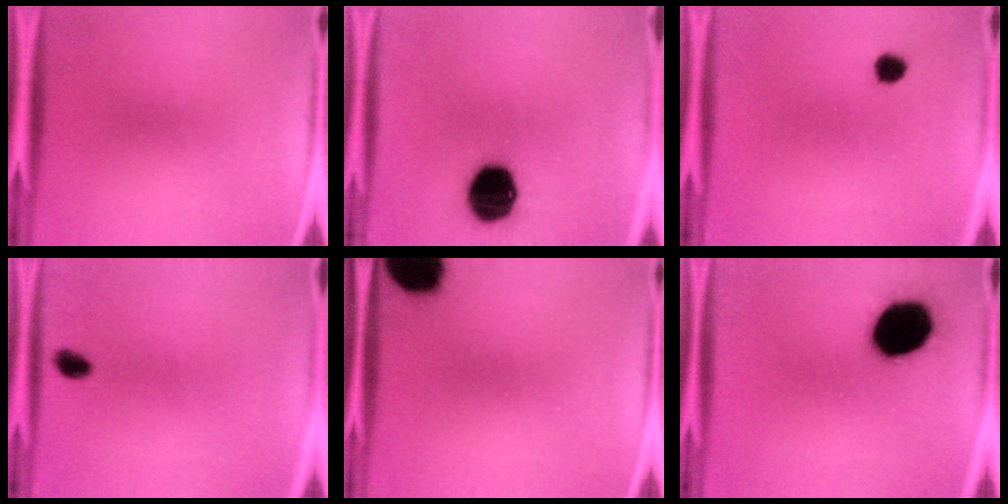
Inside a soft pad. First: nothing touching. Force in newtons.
{"total": 17.4}
{"total": 2.5}
{"total": 2.1}
{"total": 16.8}
{"total": 19.1}